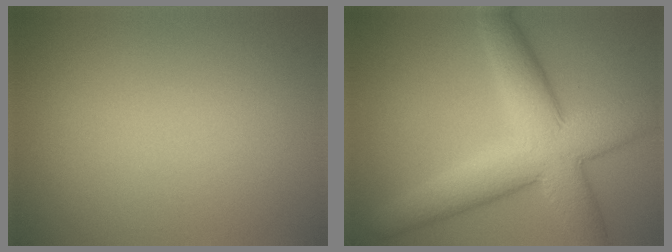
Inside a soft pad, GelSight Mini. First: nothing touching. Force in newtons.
{"total": 9.2, "press": 9.2, "slide": 0.8}